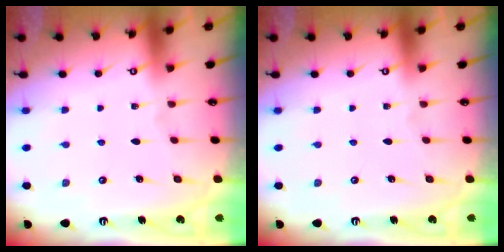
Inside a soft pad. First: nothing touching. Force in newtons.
{"total": 0.0}